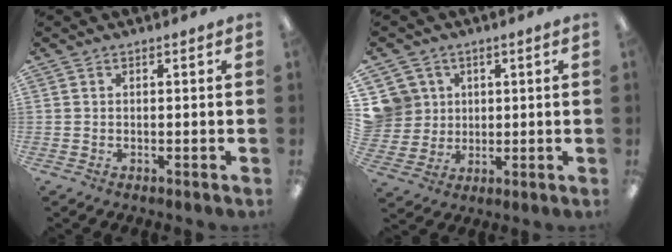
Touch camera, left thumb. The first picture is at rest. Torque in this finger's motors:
{"motor_torque": [-0.03, 0.03, 0.01, -0.01, -0.03]}